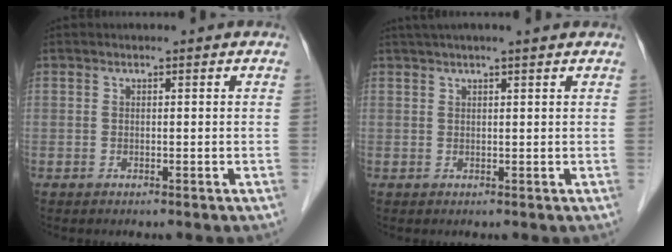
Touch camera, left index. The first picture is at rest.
{"total": 6.3, "force": [5.2, -0.2, 3.6], "torque": [-0.054, 0.031, 0.072]}